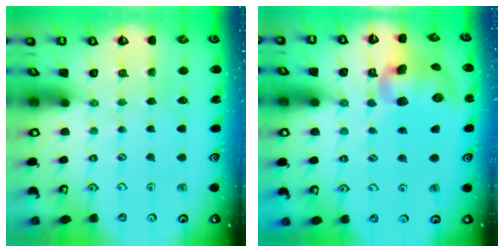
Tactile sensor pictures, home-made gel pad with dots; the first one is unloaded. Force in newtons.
{"total": 13.1, "press": 13.1, "slide": 1.0}